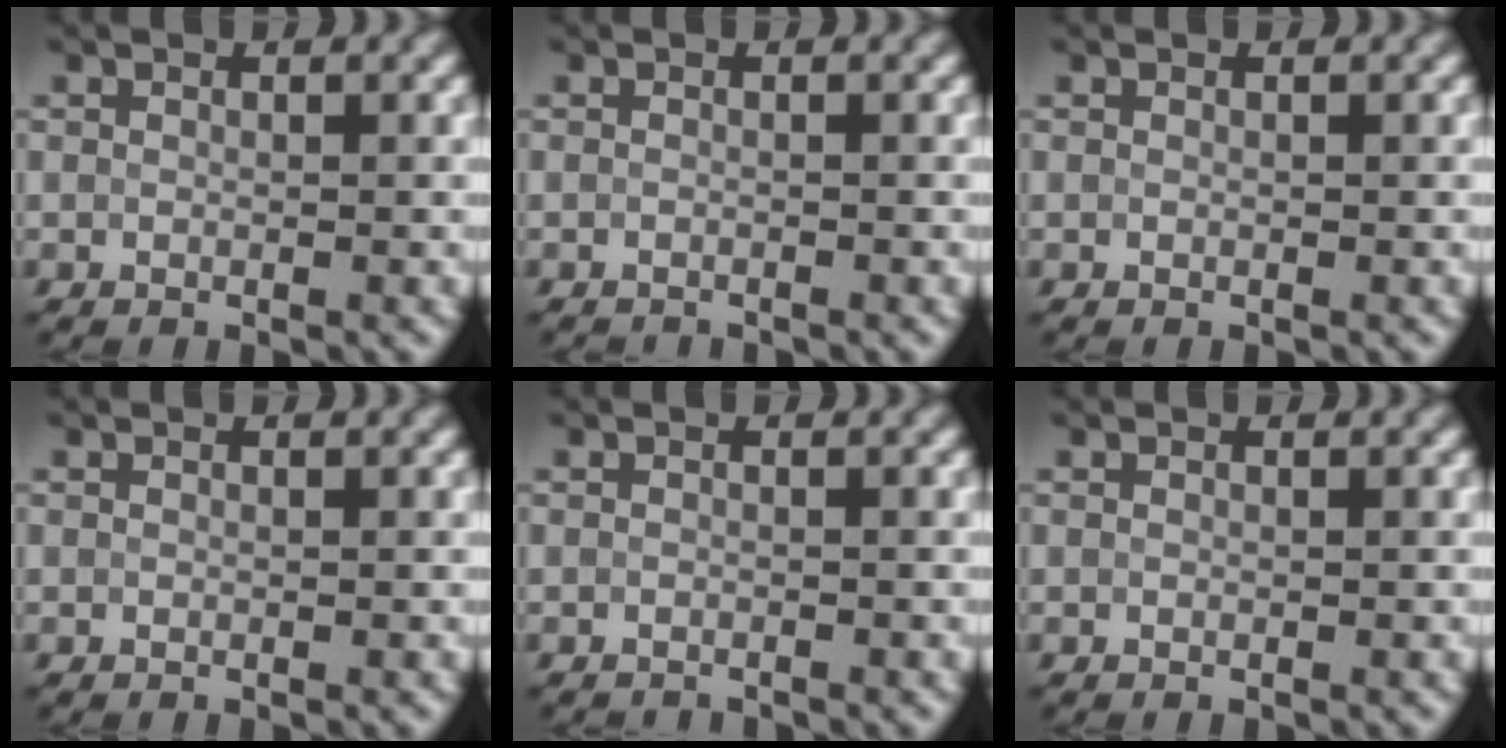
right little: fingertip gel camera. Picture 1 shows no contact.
{"total": 0.8, "force": [-0.8, -0.1, -0.1], "torque": [-0.001, -0.002, -0.014]}
{"total": 0.0}
{"total": 0.0}
{"total": 0.8, "force": [-0.7, -0.1, -0.1], "torque": [-0.001, -0.002, -0.014]}
{"total": 0.0}